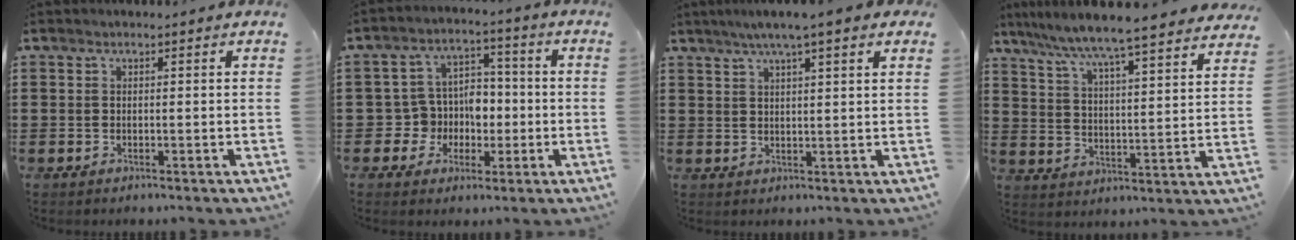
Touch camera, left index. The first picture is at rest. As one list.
[{"total": 6.9, "force": [-0.9, 6.6, 1.6], "torque": [-0.048, 0.011, -0.014]}, {"total": 4.7, "force": [3.3, 0.0, 3.4], "torque": [-0.073, 0.001, 0.058]}, {"total": 5.8, "force": [5.4, -0.6, 2.2], "torque": [-0.068, -0.043, 0.085]}]